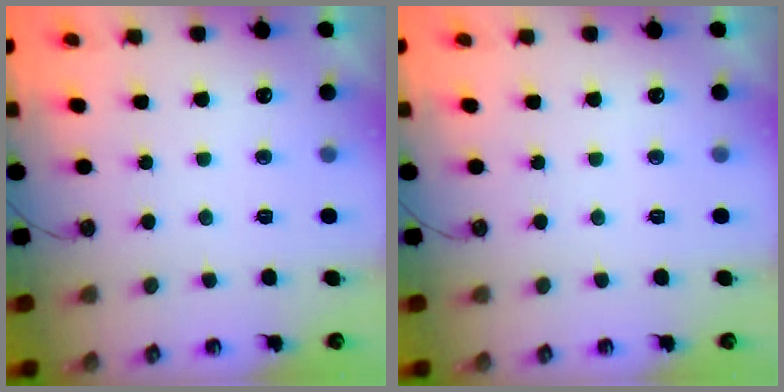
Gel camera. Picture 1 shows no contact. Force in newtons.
{"total": 0.0}